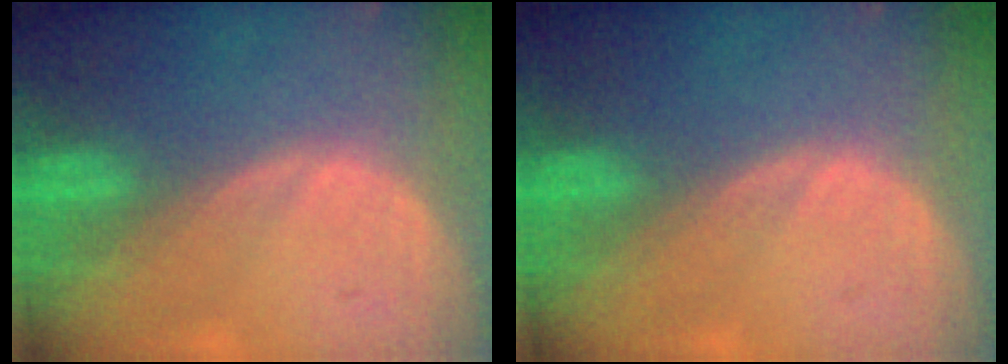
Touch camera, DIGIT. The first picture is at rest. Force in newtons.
{"total": 0.0}